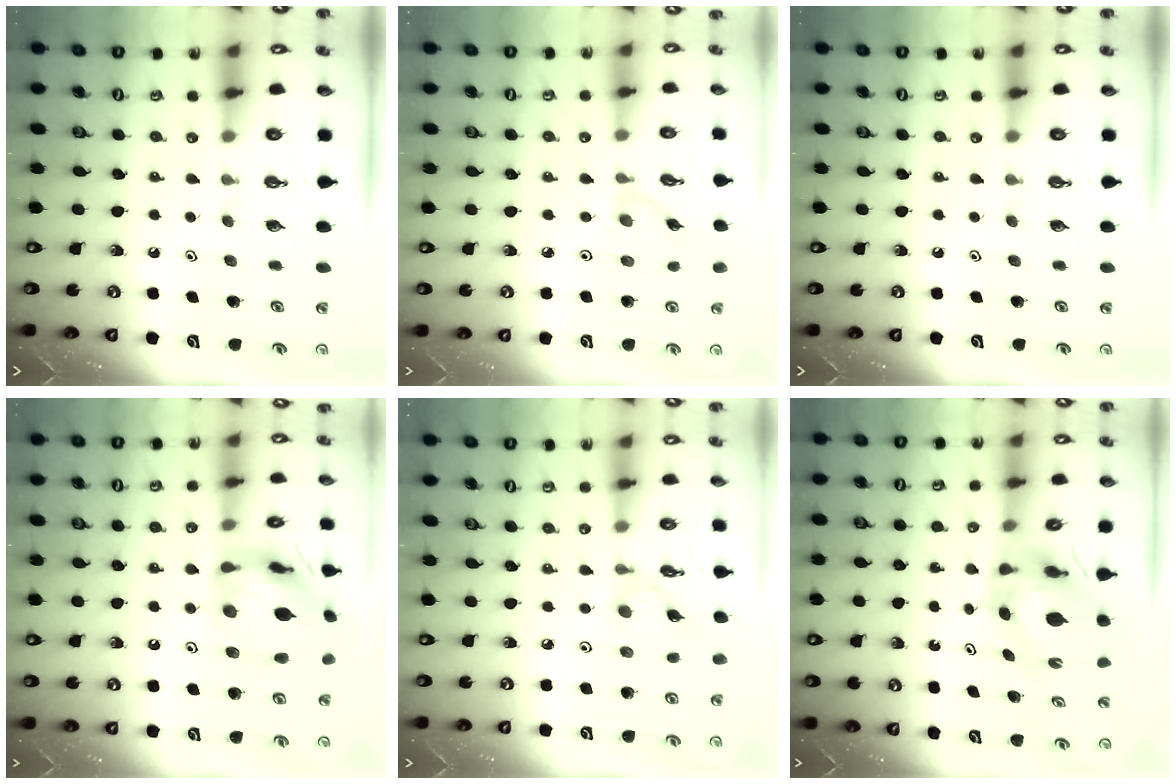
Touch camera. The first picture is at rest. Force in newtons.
{"total": 3.0, "press": 2.9, "slide": 0.4}
{"total": 0.0}
{"total": 17.0, "press": 16.9, "slide": 2.0}
{"total": 2.4, "press": 2.4, "slide": 0.2}
{"total": 8.1, "press": 8.1, "slide": 0.7}